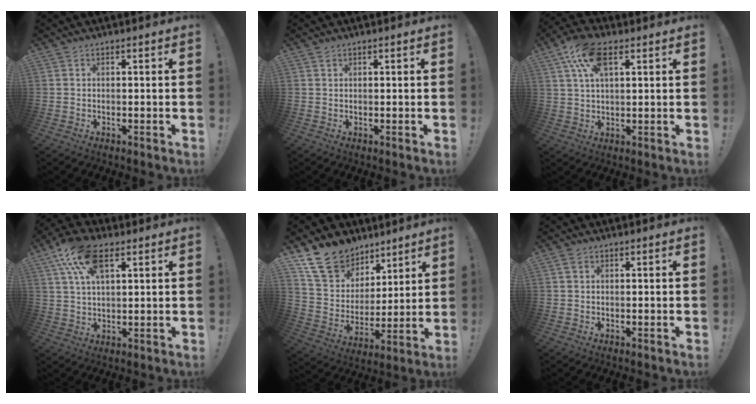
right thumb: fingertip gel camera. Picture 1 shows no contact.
{"total": 0.5, "force": [0.4, 0.2, 0.2], "torque": [-0.003, -0.001, 0.008]}
{"total": 10.6, "force": [4.6, 4.9, 8.2], "torque": [-0.150, 0.002, 0.088]}
{"total": 12.7, "force": [6.2, 6.2, 9.2], "torque": [-0.172, -0.010, 0.114]}
{"total": 16.1, "force": [10.6, 11.1, 5.1], "torque": [-0.089, -0.062, 0.210]}
{"total": 1.4, "force": [0.7, 0.8, 0.9], "torque": [-0.014, 0.002, 0.012]}